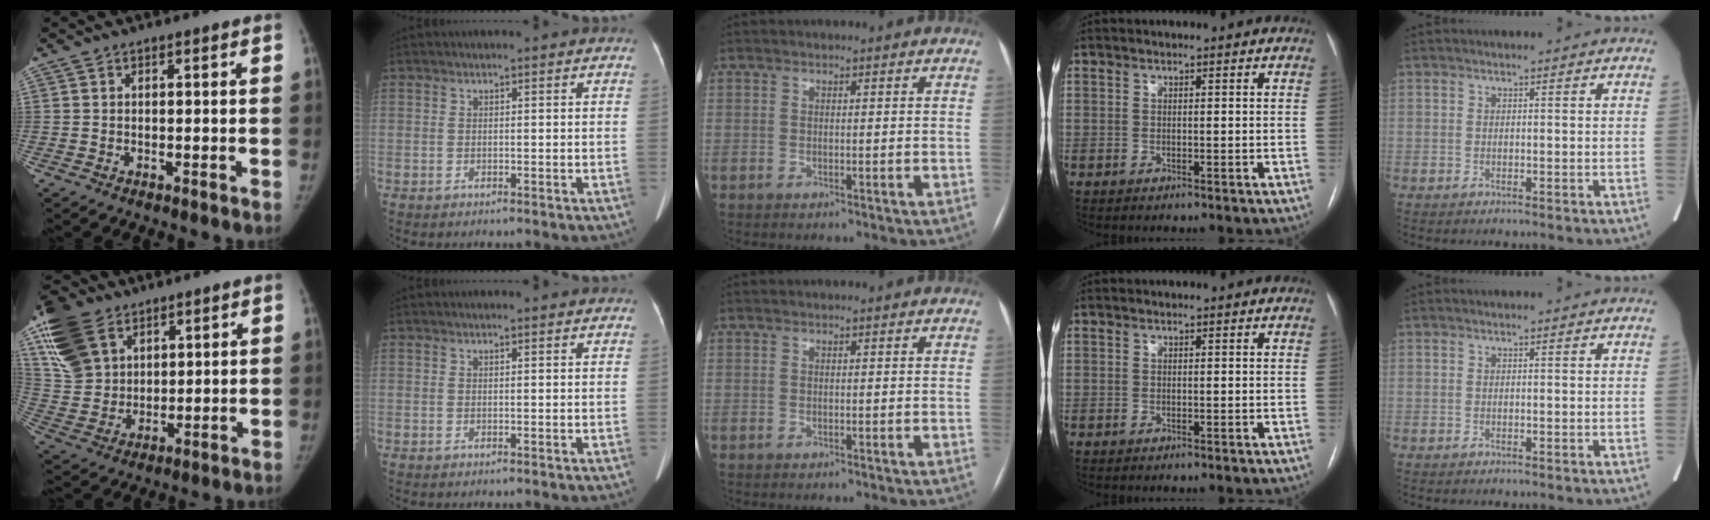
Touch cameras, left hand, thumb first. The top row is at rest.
{"thumb": {"total": 16.8, "force": [8.8, 11.3, 8.8], "torque": [-0.172, -0.011, 0.174]}, "index": {"total": 1.4, "force": [1.4, 0.1, 0.3], "torque": [-0.009, 0.005, 0.015]}}